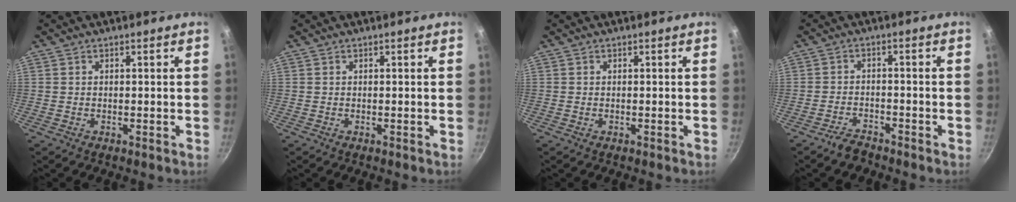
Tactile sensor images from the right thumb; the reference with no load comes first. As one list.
[{"total": 0.0}, {"total": 0.0}, {"total": 3.3, "force": [-2.9, 1.2, 1.1], "torque": [-0.018, 0.027, -0.052]}]